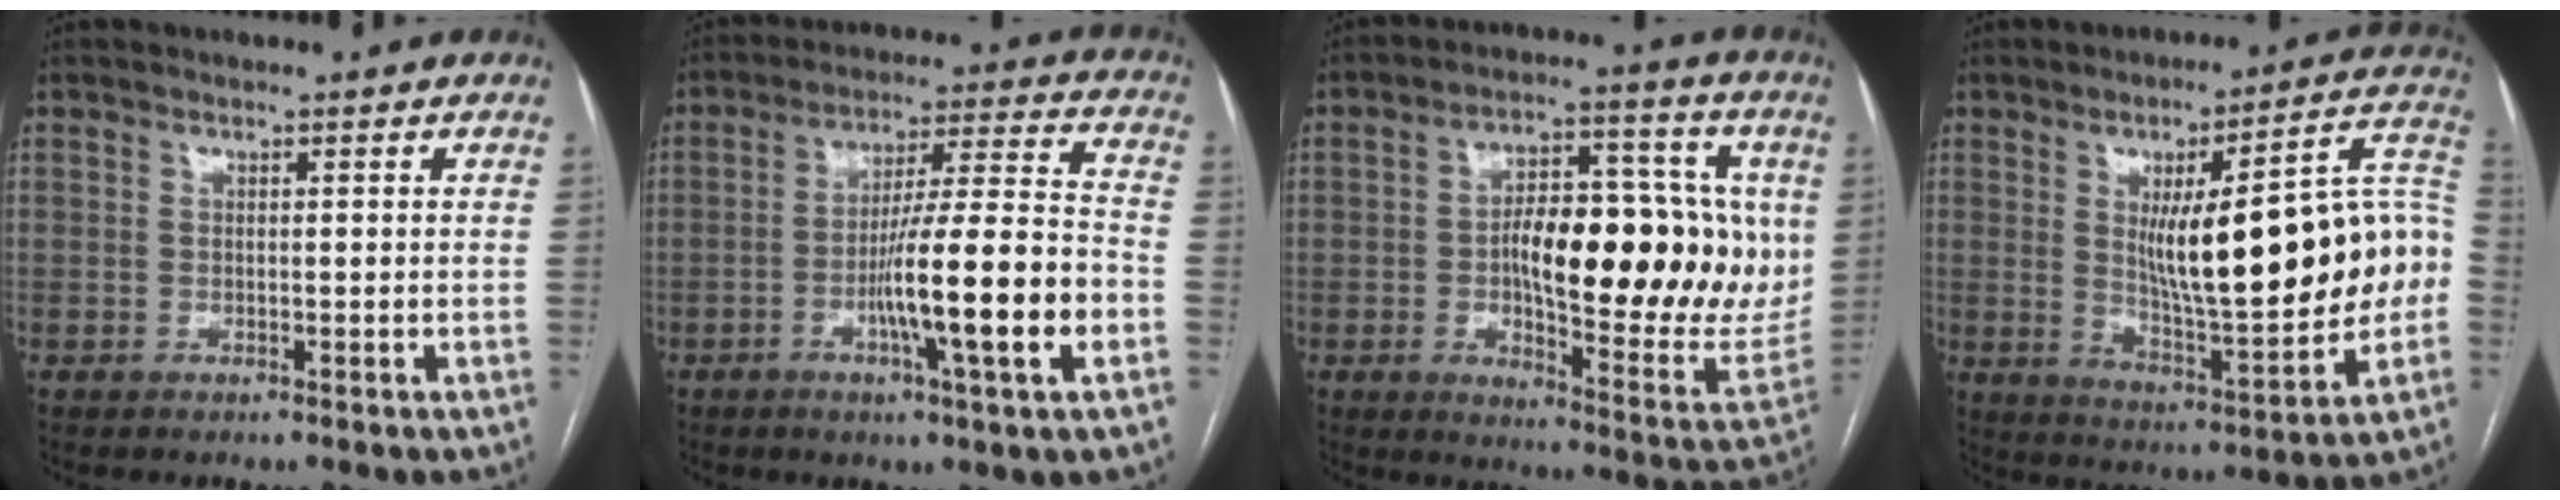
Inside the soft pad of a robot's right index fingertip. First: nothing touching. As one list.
[{"total": 15.5, "force": [-4.6, 0.0, 14.8], "torque": [-0.245, 0.002, -0.073]}, {"total": 22.4, "force": [1.4, 7.8, 20.9], "torque": [-0.287, 0.019, 0.025]}, {"total": 22.9, "force": [0.4, 4.1, 22.6], "torque": [-0.291, 0.029, 0.017]}]